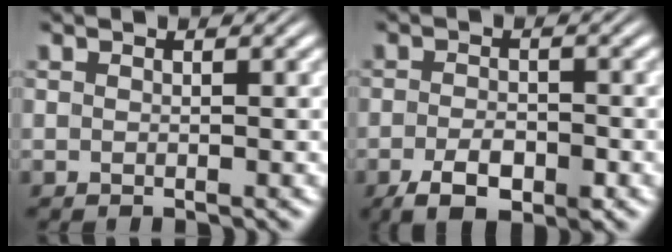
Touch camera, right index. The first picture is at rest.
{"total": 4.6, "force": [-2.4, 2.3, 3.1], "torque": [-0.048, -0.011, -0.038]}